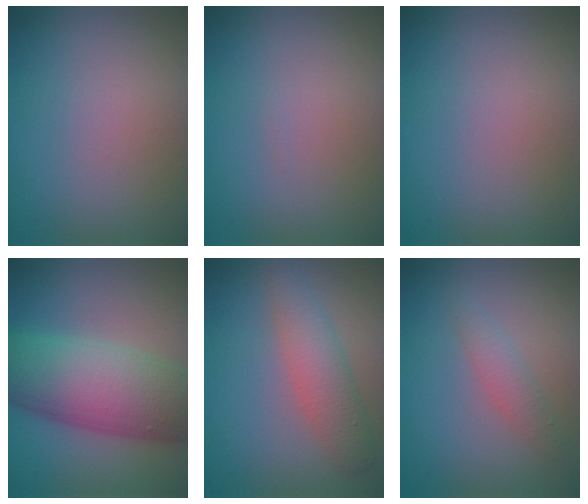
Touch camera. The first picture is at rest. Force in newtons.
{"total": 0.0}
{"total": 0.0}
{"total": 11.7, "press": 11.7, "slide": 0.3}
{"total": 3.5, "press": 3.5, "slide": 0.2}
{"total": 1.8, "press": 1.8, "slide": 0.1}